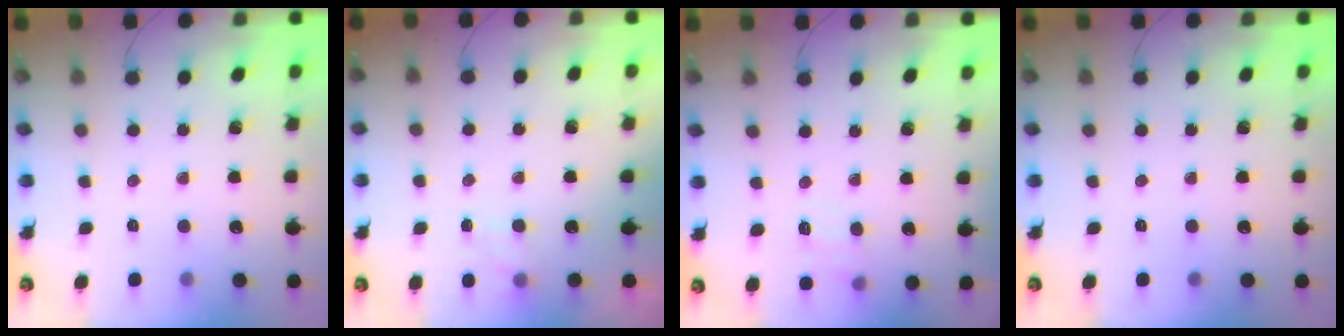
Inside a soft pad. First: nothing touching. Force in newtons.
{"total": 2.5, "press": 1.9, "slide": 1.6}
{"total": 6.7, "press": 6.5, "slide": 1.8}
{"total": 0.0}